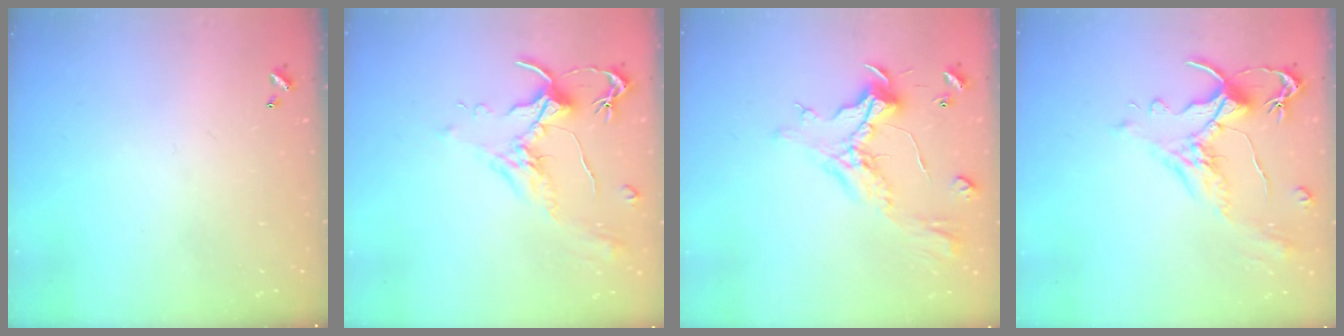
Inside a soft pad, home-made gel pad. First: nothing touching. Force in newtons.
{"total": 1.9, "press": 1.9, "slide": 0.6}
{"total": 1.1, "press": 0.5, "slide": 1.0}
{"total": 1.5, "press": 1.0, "slide": 1.1}